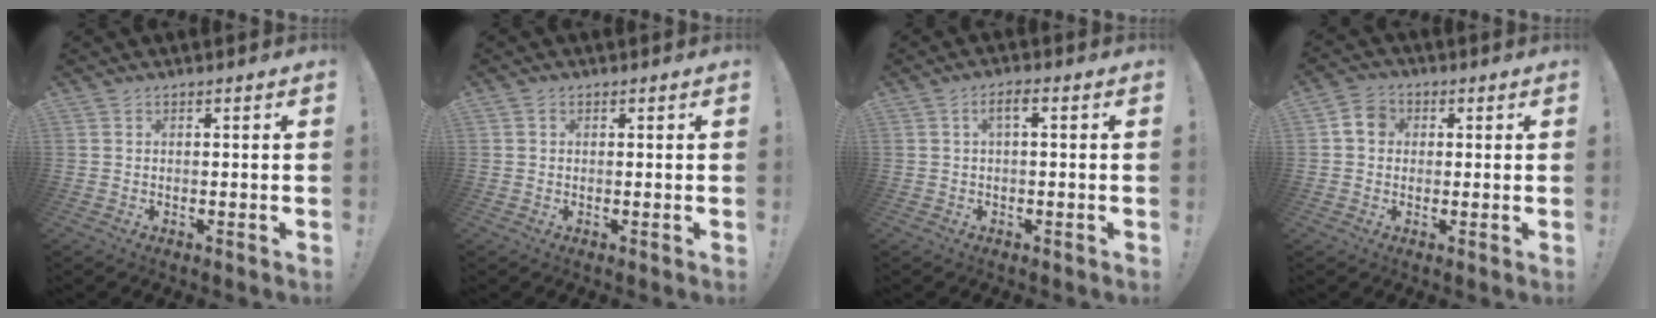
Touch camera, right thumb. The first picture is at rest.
{"total": 0.7, "force": [0.1, 0.7, 0.2], "torque": [0.001, 0.001, 0.001]}
{"total": 4.1, "force": [0.6, 0.8, 4.0], "torque": [-0.076, 0.007, 0.007]}
{"total": 5.6, "force": [0.9, 4.7, 2.9], "torque": [-0.047, 0.011, 0.019]}